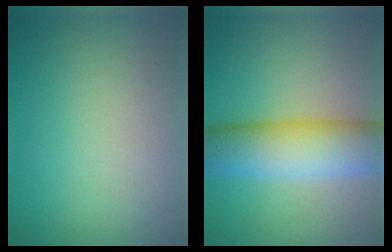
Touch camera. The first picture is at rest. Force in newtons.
{"total": 9.0, "press": 9.0, "slide": 0.2}